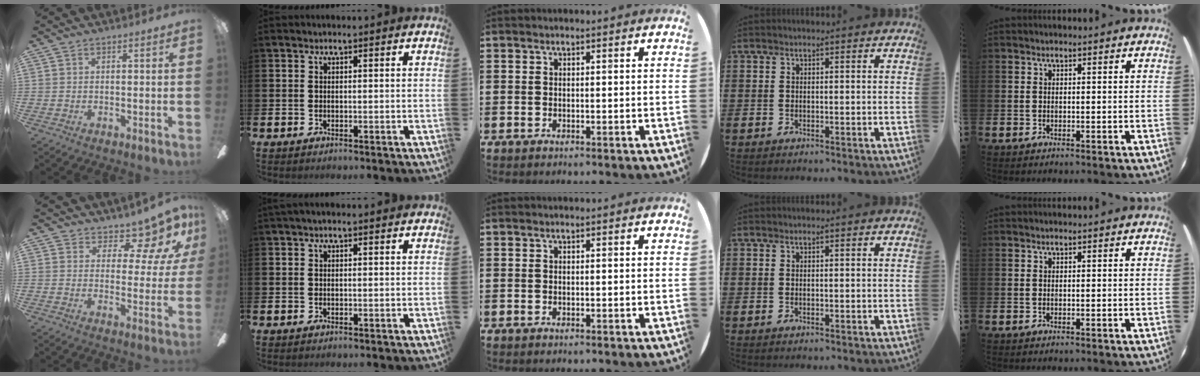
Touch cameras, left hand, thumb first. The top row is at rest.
{"thumb": {"total": 10.1, "force": [8.0, 4.5, 4.2], "torque": [-0.061, -0.063, 0.146]}, "index": {"total": 0.7, "force": [0.5, 0.1, 0.5], "torque": [-0.008, 0.001, 0.008]}}